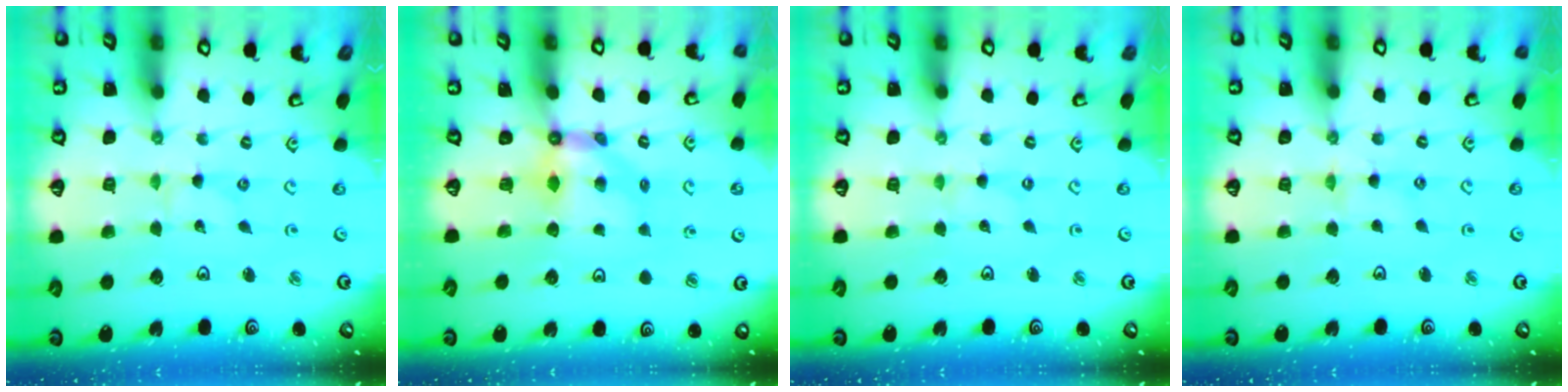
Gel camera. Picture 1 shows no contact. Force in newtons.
{"total": 5.2, "press": 5.1, "slide": 0.2}
{"total": 0.0}
{"total": 1.0, "press": 0.9, "slide": 0.2}